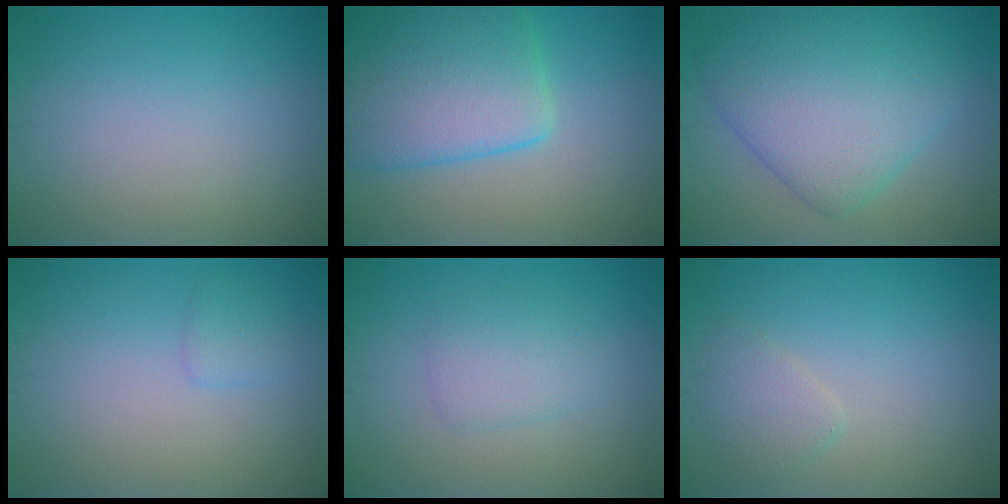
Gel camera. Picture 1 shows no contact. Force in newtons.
{"total": 7.9, "press": 7.9, "slide": 0.3}
{"total": 8.6, "press": 8.6, "slide": 0.2}
{"total": 1.0, "press": 1.0, "slide": 0.1}
{"total": 2.3, "press": 2.3, "slide": 0.0}
{"total": 1.7, "press": 1.7, "slide": 0.2}